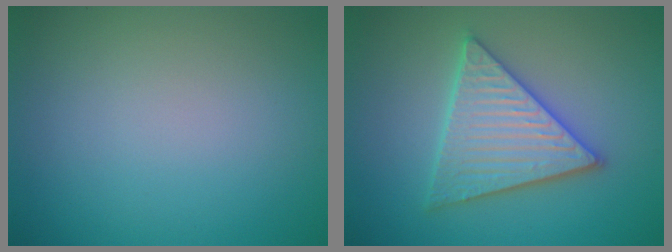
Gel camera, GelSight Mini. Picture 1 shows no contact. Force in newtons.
{"total": 5.6, "press": 5.5, "slide": 0.7}